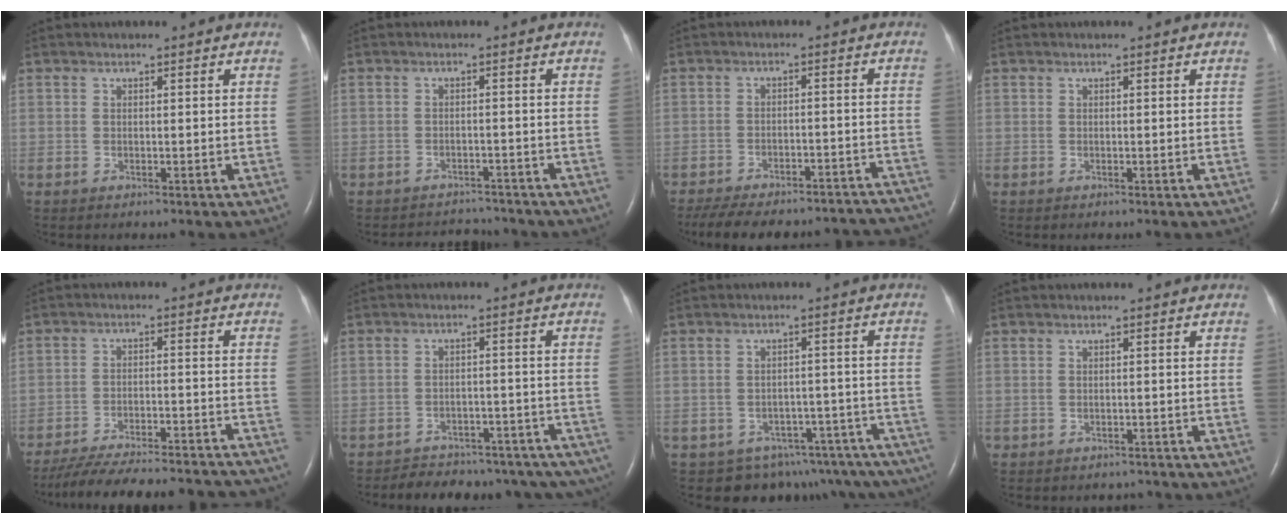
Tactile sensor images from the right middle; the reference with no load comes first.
{"total": 4.7, "force": [-4.5, 1.1, -0.5], "torque": [0.001, 0.007, -0.063]}
{"total": 23.1, "force": [-20.7, 6.5, 8.0], "torque": [-0.136, -0.004, -0.259]}
{"total": 0.0}
{"total": 26.4, "force": [-24.0, 4.1, 10.2], "torque": [-0.149, -0.028, -0.323]}
{"total": 18.9, "force": [-16.3, 7.7, 5.5], "torque": [-0.077, 0.017, -0.188]}
{"total": 15.9, "force": [-13.2, 8.2, 3.4], "torque": [-0.017, 0.044, -0.139]}
{"total": 2.2, "force": [-1.9, 1.1, -0.1], "torque": [-0.005, 0.004, -0.027]}